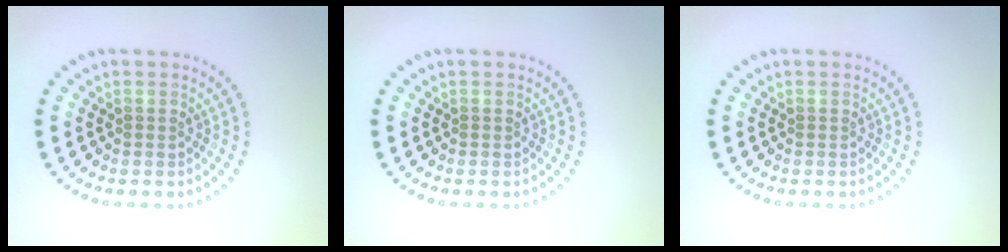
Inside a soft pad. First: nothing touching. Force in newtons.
{"total": 0.0}
{"total": 0.0}